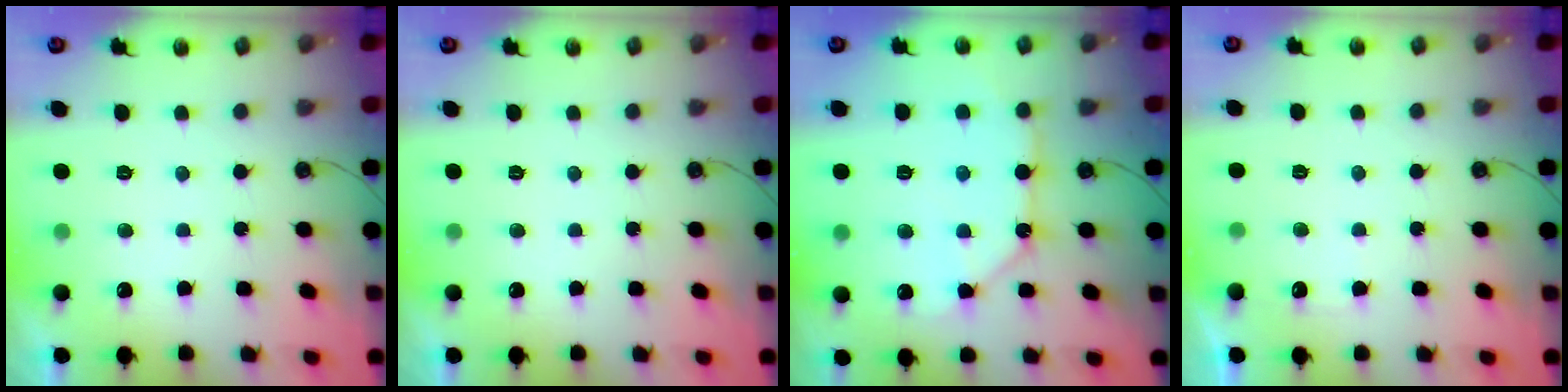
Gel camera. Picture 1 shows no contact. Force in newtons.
{"total": 0.7, "press": 0.4, "slide": 0.7}
{"total": 9.9, "press": 9.8, "slide": 0.9}
{"total": 3.2, "press": 3.2, "slide": 0.5}